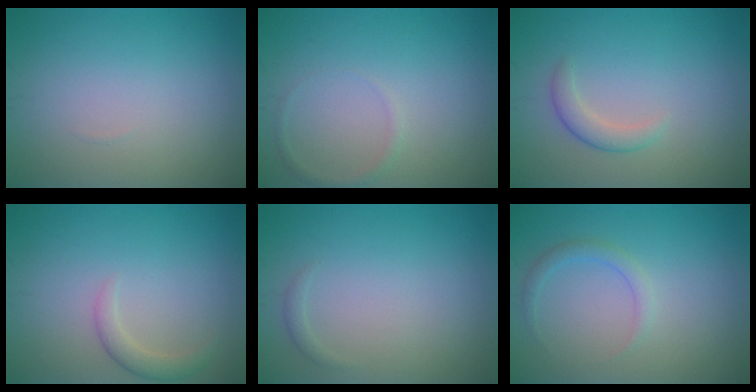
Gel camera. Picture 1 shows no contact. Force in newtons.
{"total": 0.8, "press": 0.8, "slide": 0.0}
{"total": 1.8, "press": 1.8, "slide": 0.1}
{"total": 1.8, "press": 1.8, "slide": 0.2}
{"total": 0.6, "press": 0.6, "slide": 0.0}
{"total": 1.4, "press": 1.4, "slide": 0.2}